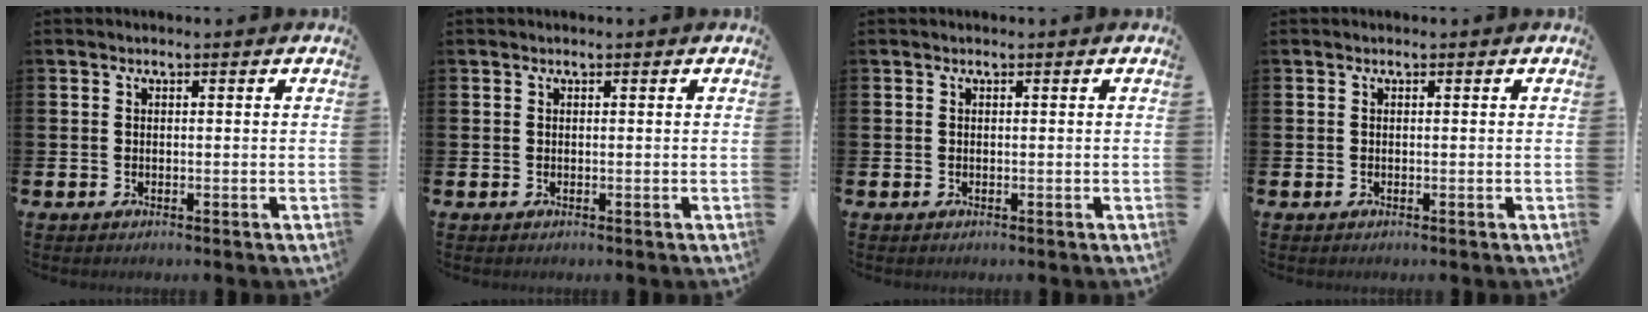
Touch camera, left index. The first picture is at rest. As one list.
[{"total": 0.0}, {"total": 0.0}, {"total": 0.0}]